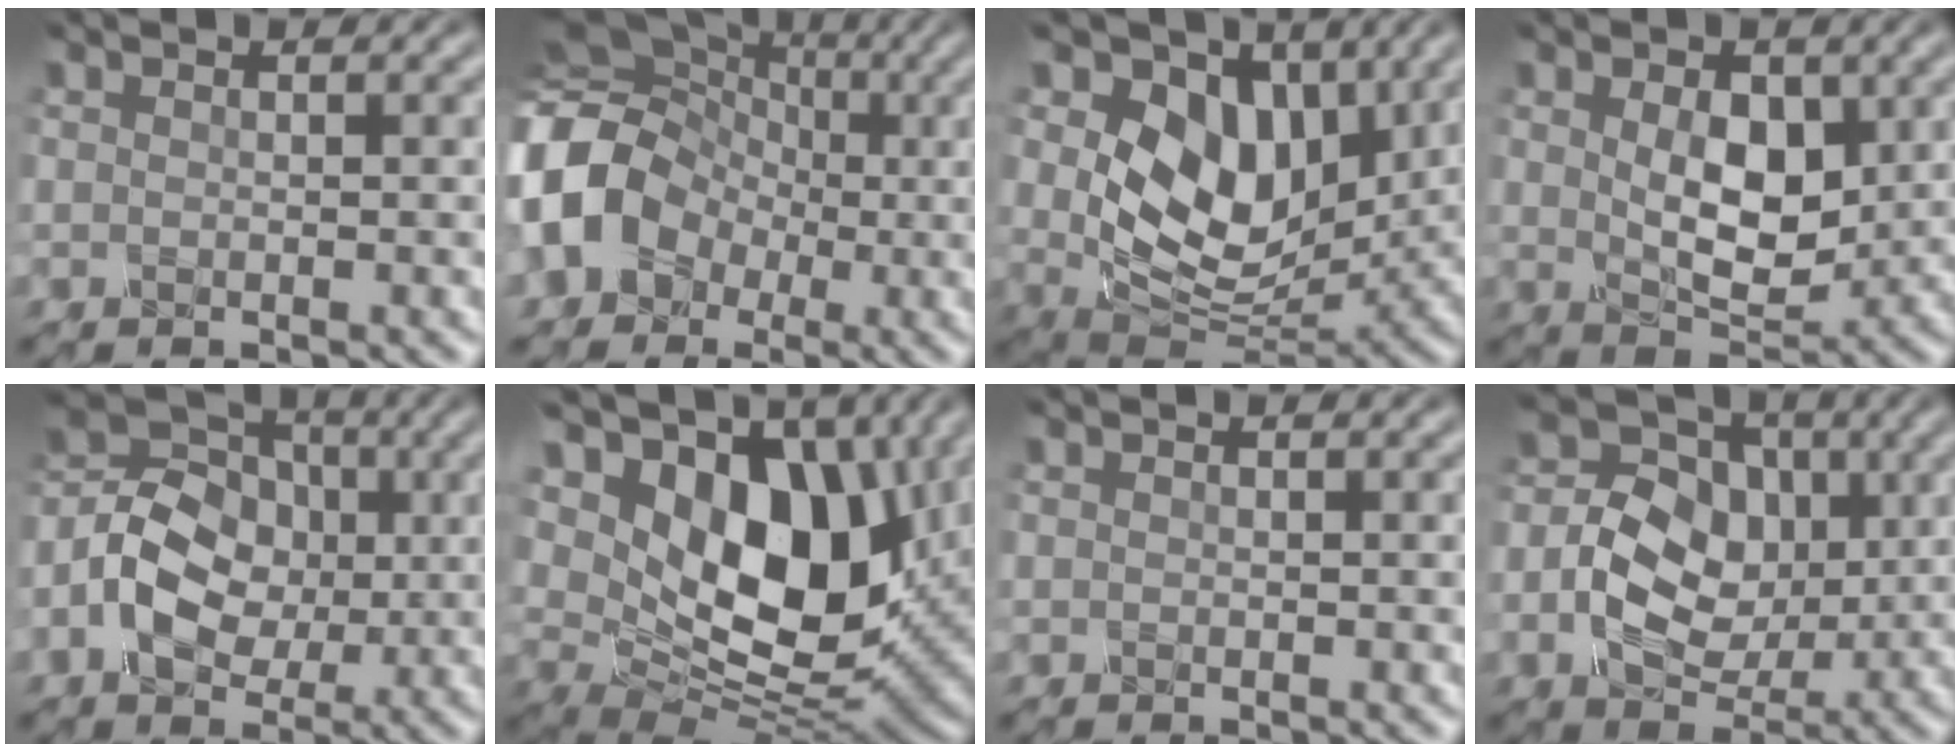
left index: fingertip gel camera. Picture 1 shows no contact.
{"total": 13.3, "force": [-2.4, 11.4, 6.4], "torque": [-0.134, -0.007, -0.084]}
{"total": 9.6, "force": [3.1, 6.6, 6.2], "torque": [-0.115, -0.018, 0.047]}
{"total": 5.3, "force": [0.5, 3.2, 4.2], "torque": [-0.072, -0.011, 0.019]}
{"total": 8.1, "force": [-1.3, 6.5, 4.7], "torque": [-0.082, 0.013, -0.031]}
{"total": 13.4, "force": [4.4, 8.5, 9.4], "torque": [-0.147, -0.010, 0.079]}
{"total": 0.0}
{"total": 6.8, "force": [-0.7, 5.2, 4.3], "torque": [-0.081, -0.001, -0.015]}